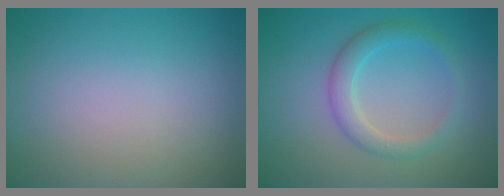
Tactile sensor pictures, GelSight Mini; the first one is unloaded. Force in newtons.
{"total": 2.8, "press": 2.8, "slide": 0.3}